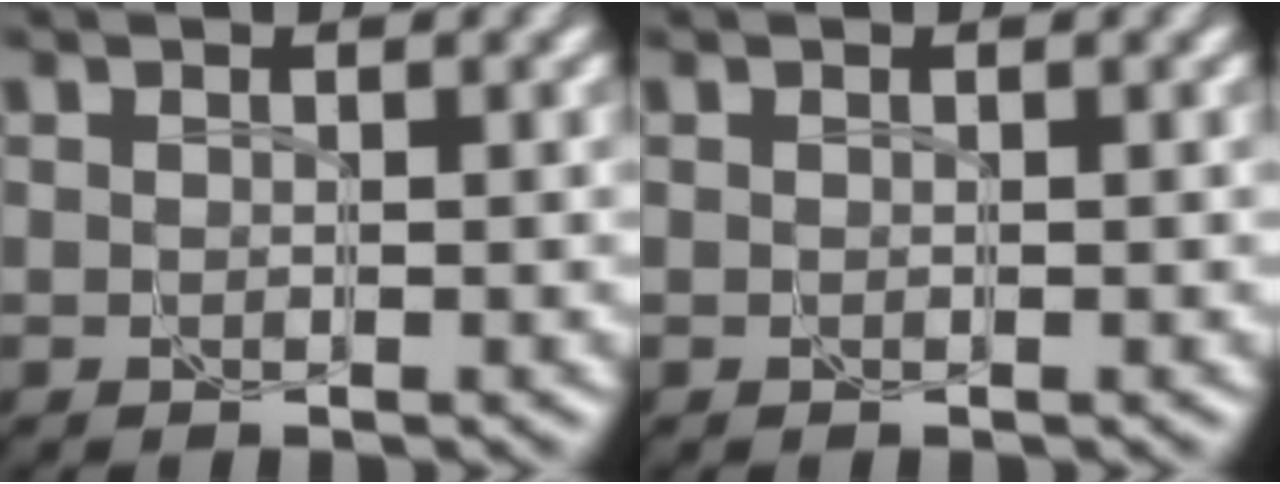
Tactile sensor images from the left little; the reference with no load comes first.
{"total": 0.0}